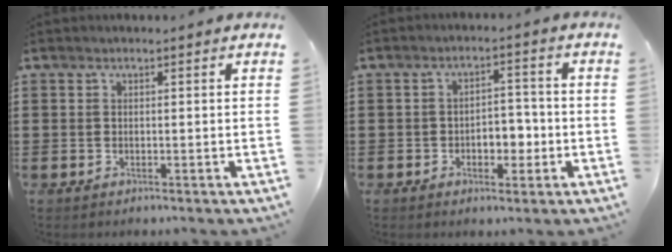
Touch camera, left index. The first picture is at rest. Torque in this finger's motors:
{"motor_torque": [0.14, 0.09, 0.12, 0.04]}